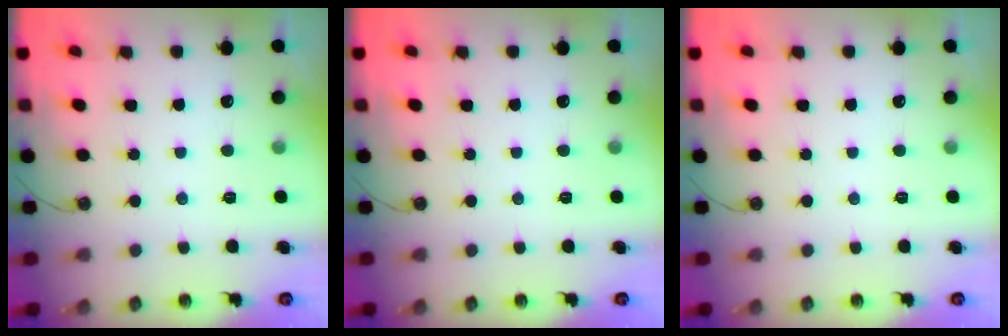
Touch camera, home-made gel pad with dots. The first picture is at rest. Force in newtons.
{"total": 0.0}
{"total": 0.0}